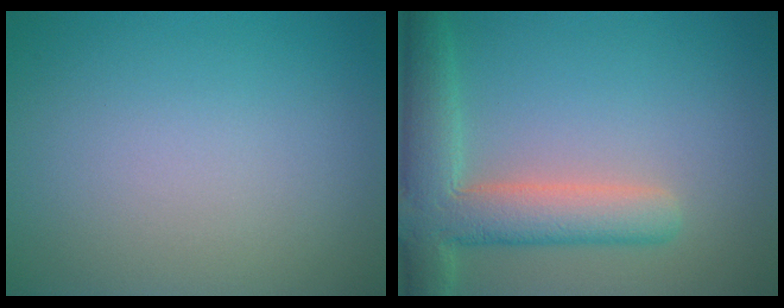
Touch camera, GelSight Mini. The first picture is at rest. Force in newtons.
{"total": 6.6, "press": 6.6, "slide": 0.6}